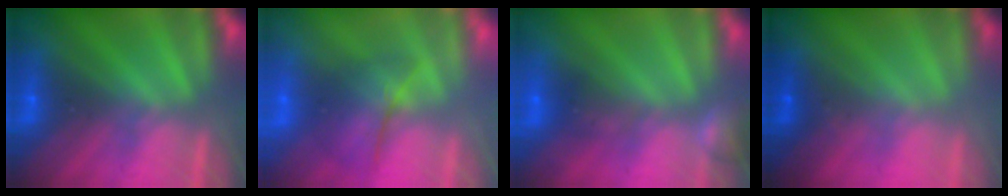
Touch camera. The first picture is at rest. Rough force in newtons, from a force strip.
{"total": 2.2}
{"total": 2.4}
{"total": 1.5}